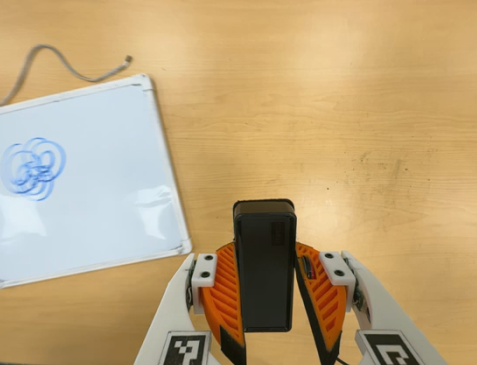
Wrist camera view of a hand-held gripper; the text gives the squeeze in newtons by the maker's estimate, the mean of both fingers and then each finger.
{"total": 6.0, "left": 5.4, "right": 6.6}